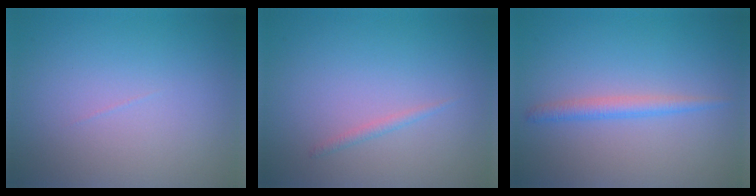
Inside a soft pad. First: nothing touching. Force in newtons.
{"total": 0.7, "press": 0.7, "slide": 0.1}
{"total": 1.7, "press": 1.7, "slide": 0.1}